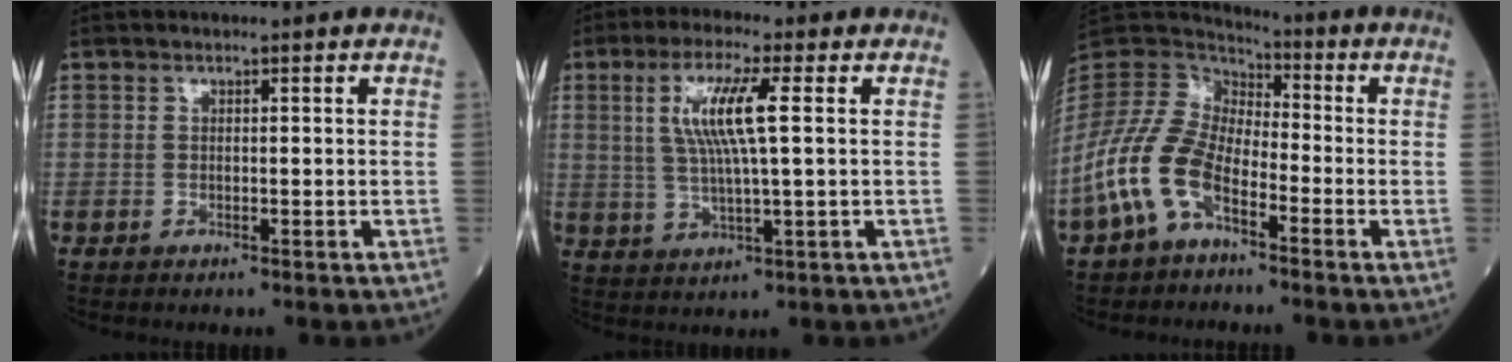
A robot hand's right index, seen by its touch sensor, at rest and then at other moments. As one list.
[{"total": 8.3, "force": [2.0, 0.3, 8.0], "torque": [-0.169, 0.005, 0.040]}, {"total": 11.0, "force": [-5.4, 5.6, 7.8], "torque": [-0.186, 0.011, -0.112]}]